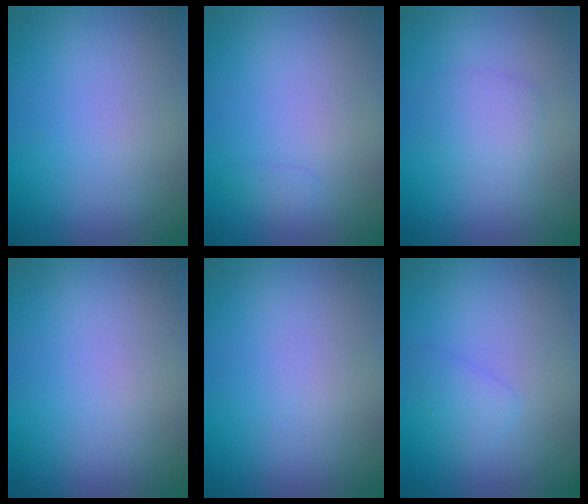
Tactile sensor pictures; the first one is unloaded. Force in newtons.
{"total": 0.6, "press": 0.6, "slide": 0.1}
{"total": 1.7, "press": 1.7, "slide": 0.0}
{"total": 0.0}
{"total": 0.0}
{"total": 1.3, "press": 1.3, "slide": 0.1}